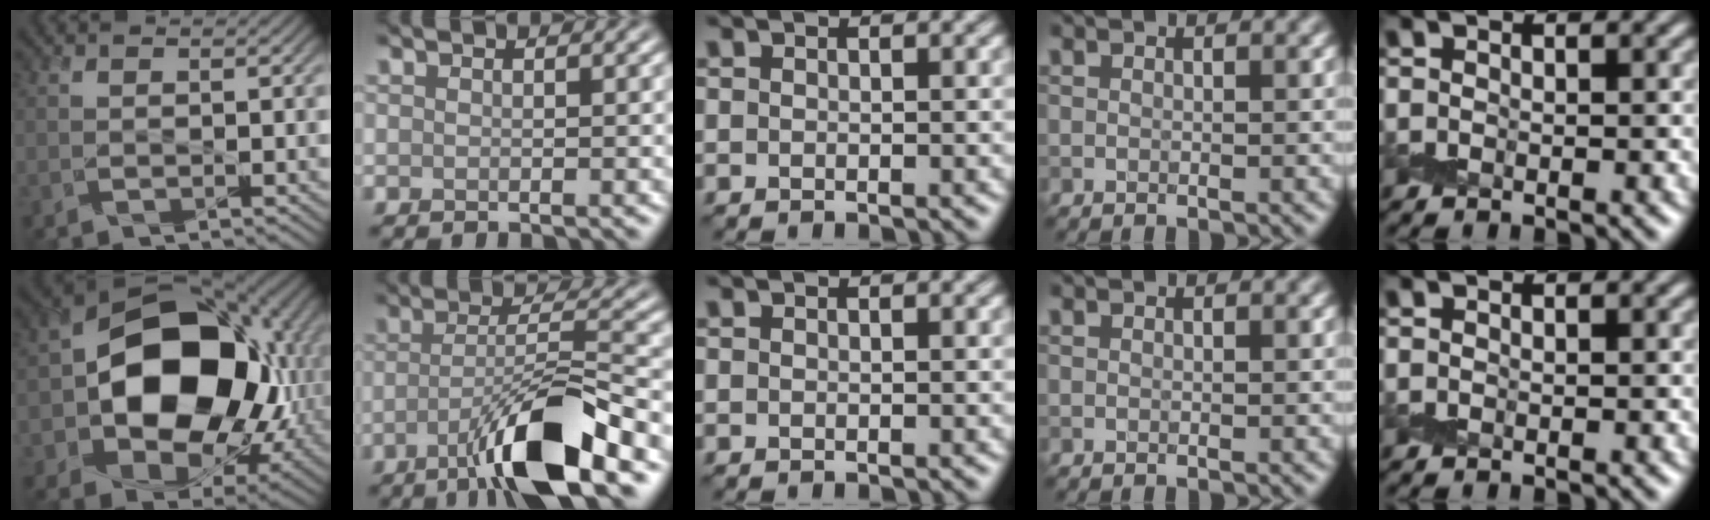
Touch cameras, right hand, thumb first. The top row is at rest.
{"thumb": {"total": 16.7, "force": [0.4, 12.4, 11.2], "torque": [-0.180, -0.015, 0.016]}, "index": {"total": 8.8, "force": [-4.7, 1.3, 7.3], "torque": [-0.121, 0.009, -0.087]}}